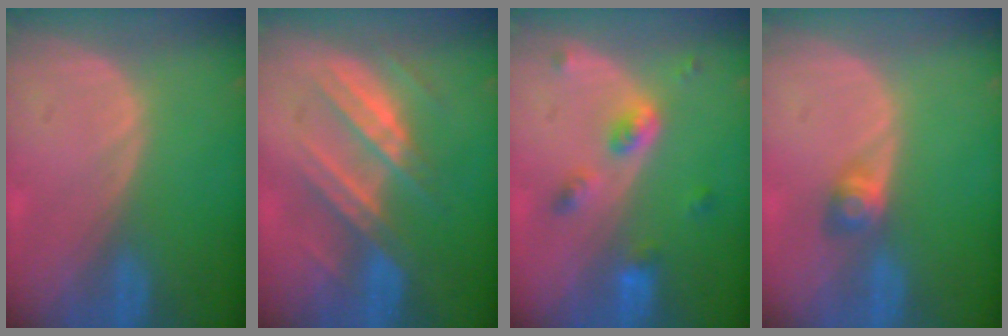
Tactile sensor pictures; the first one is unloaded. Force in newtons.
{"total": 7.4, "press": 7.3, "slide": 0.9}
{"total": 4.8, "press": 4.4, "slide": 1.8}
{"total": 2.7, "press": 2.5, "slide": 1.1}